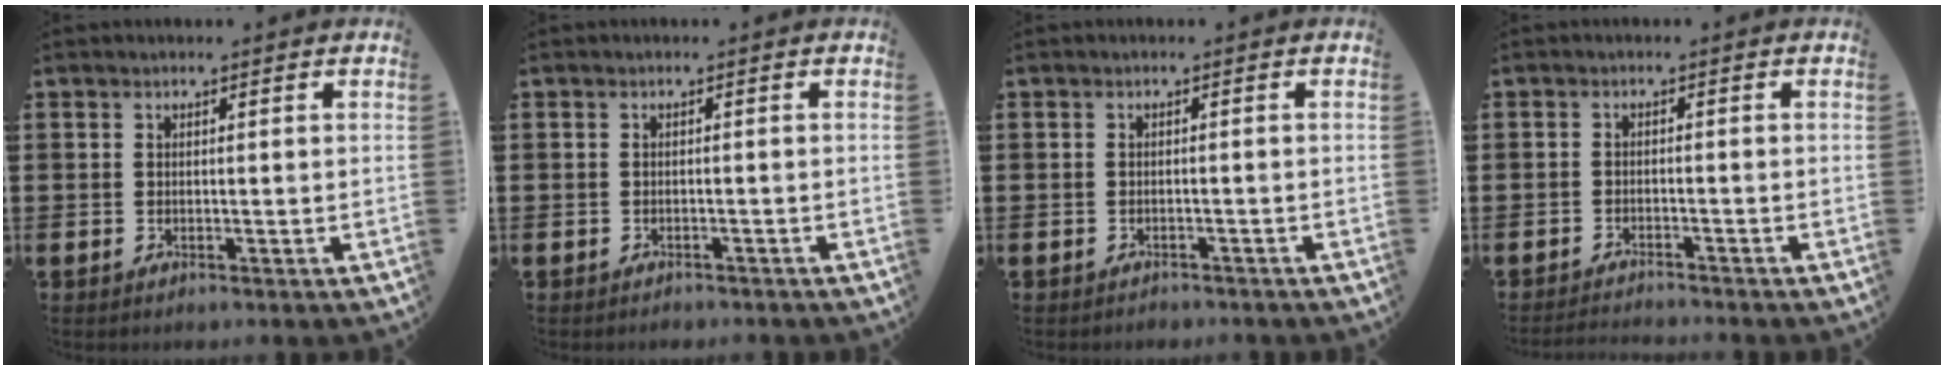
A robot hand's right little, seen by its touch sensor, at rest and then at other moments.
{"total": 0.6, "force": [-0.6, 0.1, 0.0], "torque": [-0.003, -0.002, -0.012]}
{"total": 0.8, "force": [-0.8, 0.1, 0.0], "torque": [-0.002, 0.000, -0.017]}
{"total": 1.5, "force": [-1.5, -0.1, 0.1], "torque": [-0.003, 0.004, -0.029]}